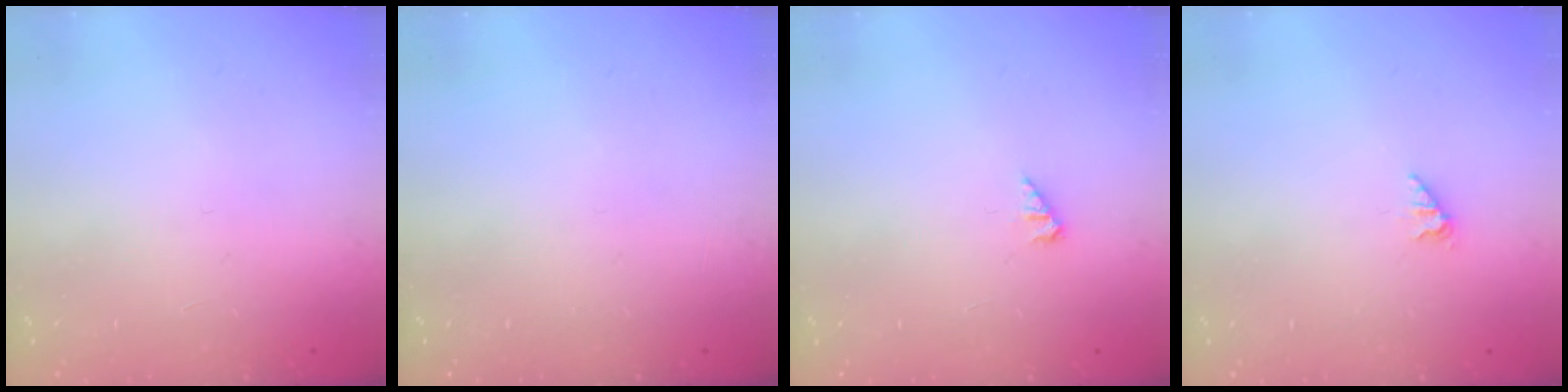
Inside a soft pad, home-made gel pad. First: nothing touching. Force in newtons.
{"total": 0.0}
{"total": 1.9, "press": 1.9, "slide": 0.3}
{"total": 1.0, "press": 1.0, "slide": 0.2}